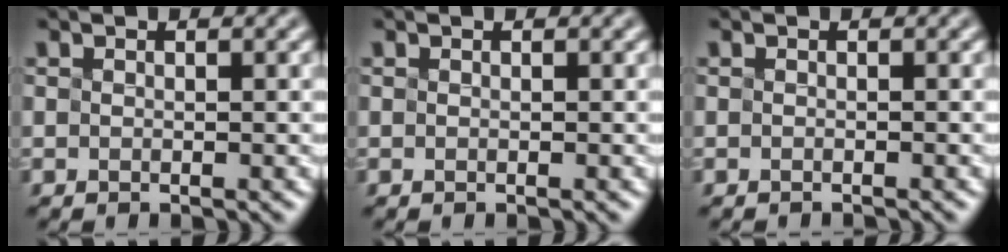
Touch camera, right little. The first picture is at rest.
{"total": 0.0}
{"total": 1.0, "force": [-1.0, 0.0, 0.2], "torque": [0.007, -0.010, -0.017]}